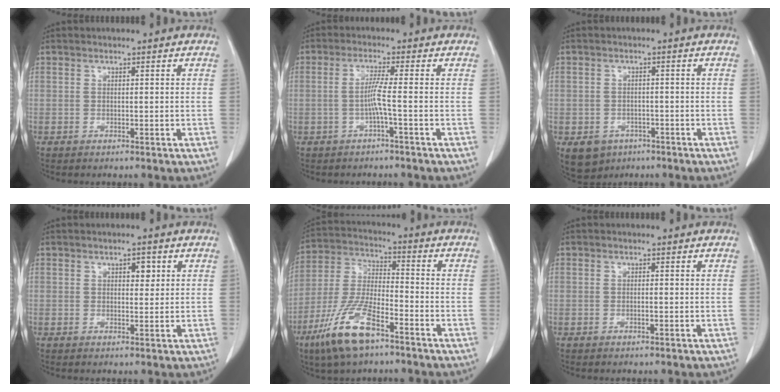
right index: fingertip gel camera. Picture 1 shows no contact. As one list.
[{"total": 3.3, "force": [-1.0, -0.8, 3.0], "torque": [-0.062, 0.002, -0.018]}, {"total": 5.3, "force": [-2.9, 4.3, 1.3], "torque": [-0.018, 0.005, -0.034]}, {"total": 2.2, "force": [0.9, 1.1, 1.7], "torque": [-0.023, -0.001, 0.012]}, {"total": 12.8, "force": [-7.8, 3.4, 9.6], "torque": [-0.209, -0.016, -0.146]}, {"total": 0.6, "force": [-0.3, 0.0, 0.6], "torque": [-0.014, 0.000, -0.003]}]